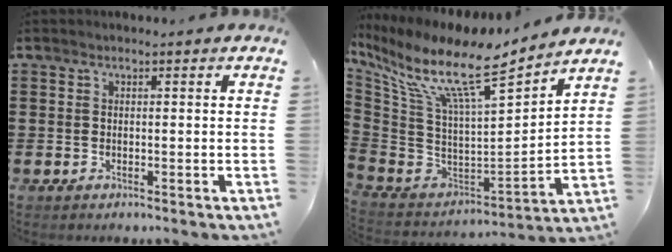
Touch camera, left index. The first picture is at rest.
{"total": 12.2, "force": [8.3, 2.1, 8.7], "torque": [-0.201, -0.064, 0.134]}